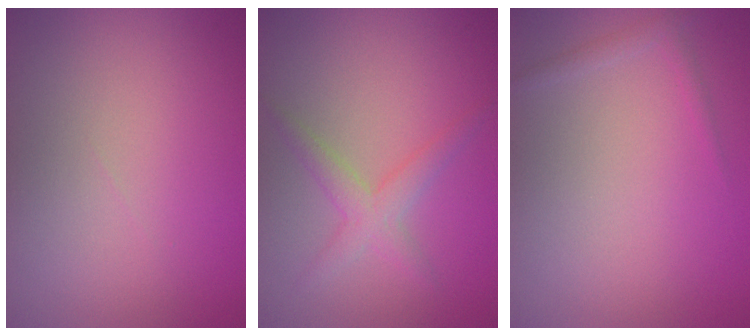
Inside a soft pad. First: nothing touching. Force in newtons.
{"total": 2.3, "press": 2.3, "slide": 0.1}
{"total": 0.8, "press": 0.8, "slide": 0.1}